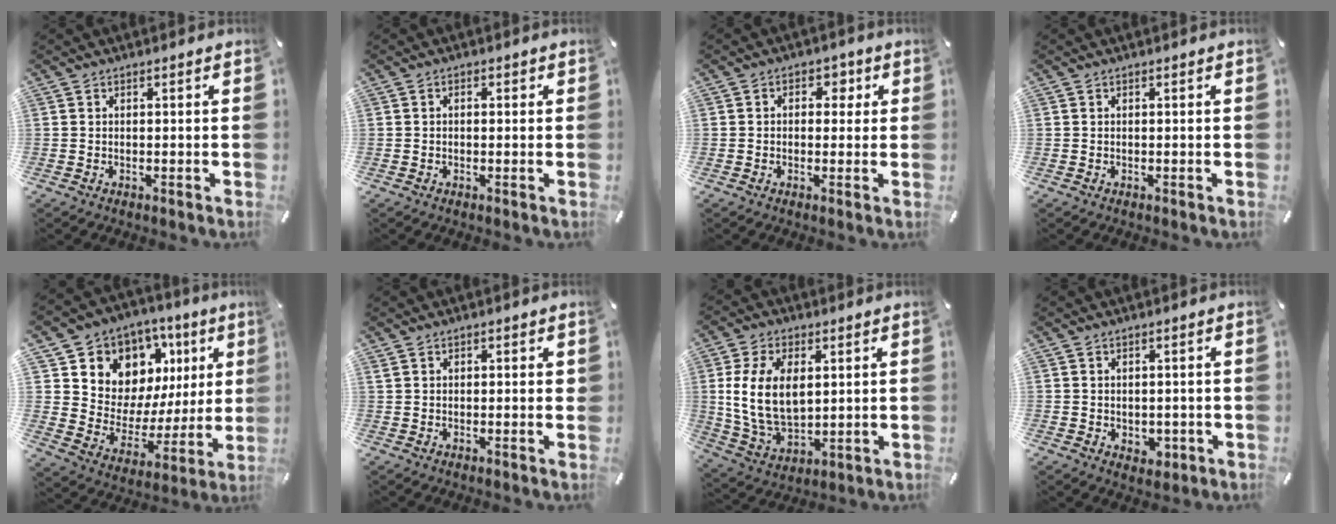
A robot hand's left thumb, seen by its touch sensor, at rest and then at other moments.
{"total": 1.0, "force": [-0.2, 0.8, 0.7], "torque": [-0.013, 0.004, -0.004]}
{"total": 3.7, "force": [0.1, 2.9, 2.3], "torque": [-0.017, -0.001, -0.009]}
{"total": 0.0}
{"total": 10.1, "force": [5.5, 8.3, 1.5], "torque": [-0.028, -0.076, 0.107]}
{"total": 1.6, "force": [0.7, 1.0, 1.0], "torque": [-0.021, 0.003, 0.013]}
{"total": 13.6, "force": [3.0, 8.9, 9.8], "torque": [-0.229, 0.002, 0.054]}
{"total": 2.5, "force": [-0.2, 2.3, 1.1], "torque": [-0.003, -0.002, -0.006]}